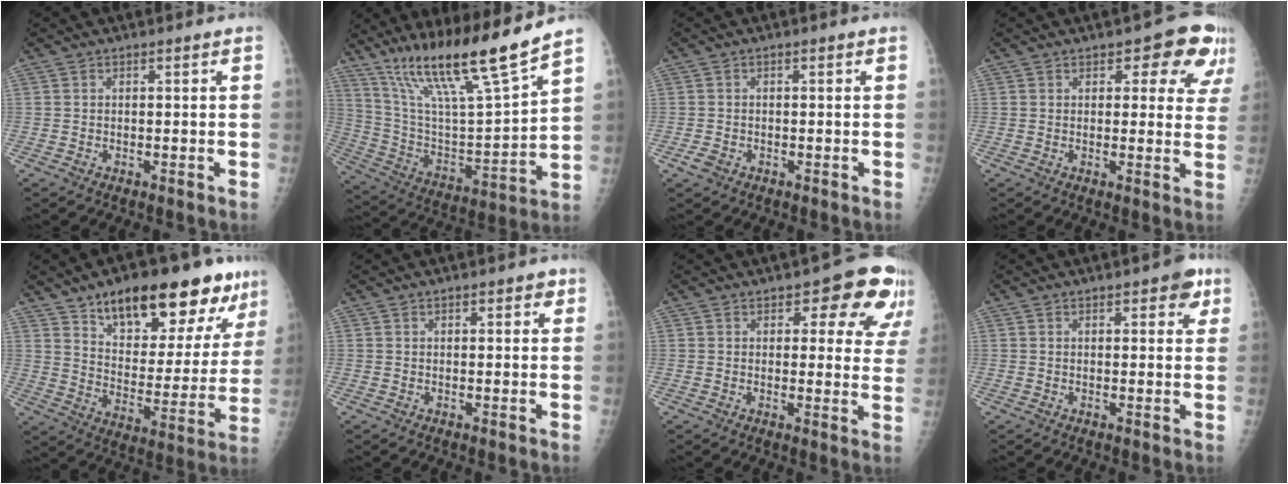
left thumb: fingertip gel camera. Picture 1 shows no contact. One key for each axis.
{"total": 20.8, "fx": 15.2, "fy": 1.1, "fz": 14.2, "tx": -0.229, "ty": -0.065, "tz": 0.280}
{"total": 1.7, "fx": -0.8, "fy": 1.2, "fz": 0.8, "tx": -0.015, "ty": 0.000, "tz": -0.014}
{"total": 8.9, "fx": 5.0, "fy": 4.5, "fz": 5.8, "tx": -0.023, "ty": -0.019, "tz": 0.050}
{"total": 23.8, "fx": 15.0, "fy": 9.8, "fz": 15.6, "tx": -0.180, "ty": -0.047, "tz": 0.229}
{"total": 1.8, "fx": 1.1, "fy": 1.0, "fz": 1.1, "tx": -0.002, "ty": -0.002, "tz": 0.011}
{"total": 11.4, "fx": 6.8, "fy": 5.5, "fz": 7.3, "tx": -0.033, "ty": -0.031, "tz": 0.068}
{"total": 4.2, "fx": 2.2, "fy": 2.0, "fz": 3.0, "tx": -0.014, "ty": -0.005, "tz": 0.020}